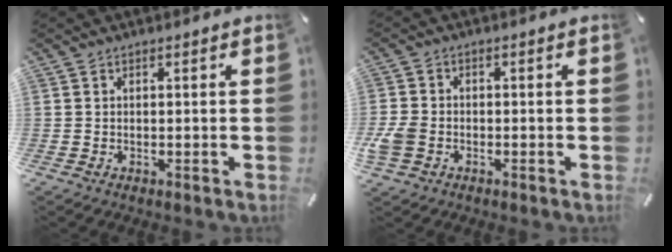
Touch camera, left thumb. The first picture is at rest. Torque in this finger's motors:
{"motor_torque": [1.17, 1.21, 0.80, 0.44, 0.29]}